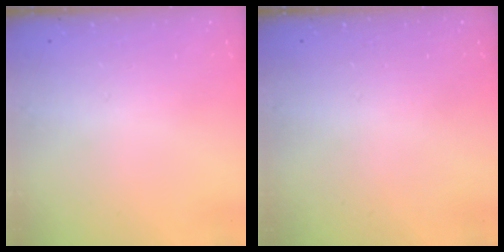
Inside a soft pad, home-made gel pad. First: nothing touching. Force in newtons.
{"total": 0.0}